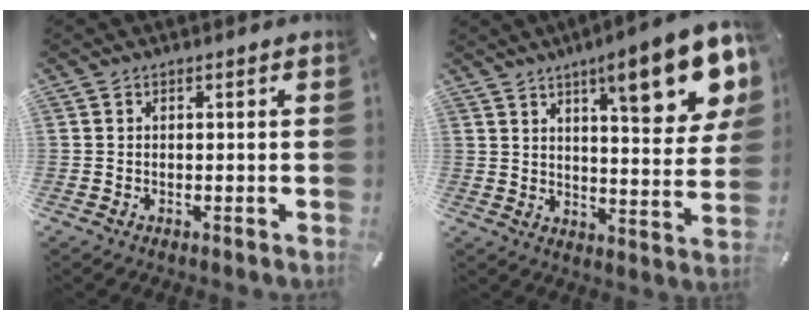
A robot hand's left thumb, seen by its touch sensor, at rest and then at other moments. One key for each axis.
{"total": 18.0, "fx": 10.0, "fy": 5.1, "fz": 14.1, "tx": -0.187, "ty": -0.058, "tz": 0.150}